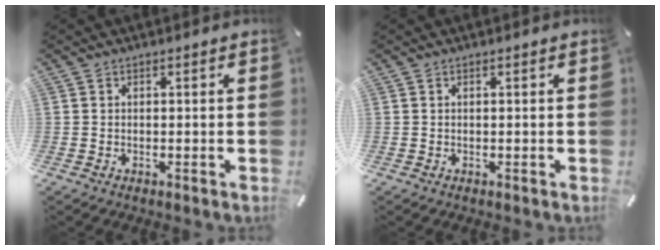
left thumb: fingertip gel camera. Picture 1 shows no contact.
{"total": 0.0}